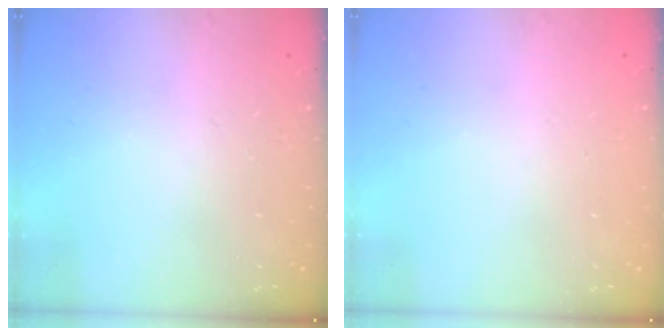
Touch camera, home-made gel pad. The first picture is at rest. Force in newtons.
{"total": 0.0}